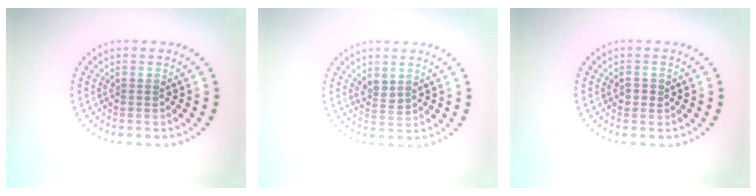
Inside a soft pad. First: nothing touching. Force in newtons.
{"total": 1.5, "press": 1.3, "slide": 0.7}
{"total": 1.0, "press": 0.9, "slide": 0.2}